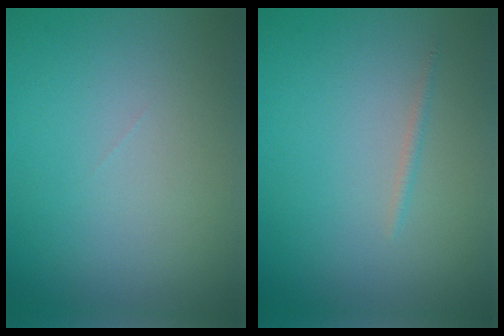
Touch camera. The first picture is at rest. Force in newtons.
{"total": 0.6, "press": 0.6, "slide": 0.1}